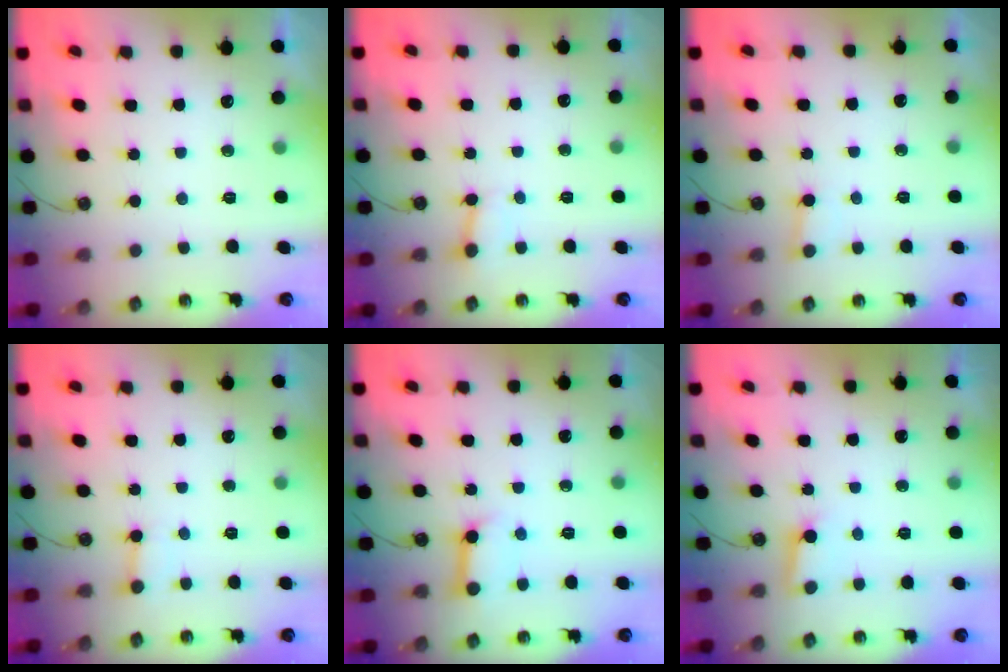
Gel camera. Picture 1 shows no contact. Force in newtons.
{"total": 3.0, "press": 2.9, "slide": 0.4}
{"total": 2.7, "press": 2.7, "slide": 0.2}
{"total": 2.5, "press": 2.5, "slide": 0.4}
{"total": 9.2, "press": 9.1, "slide": 1.2}
{"total": 3.2, "press": 3.2, "slide": 0.2}